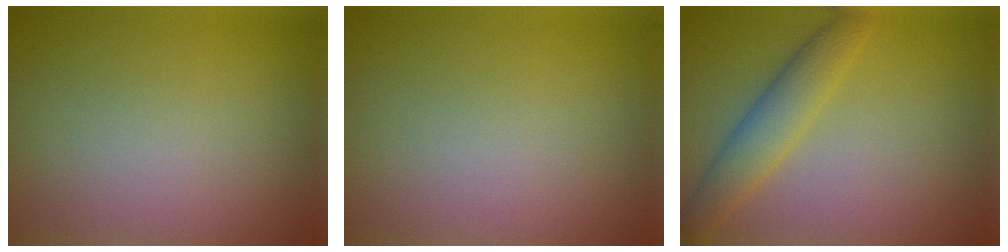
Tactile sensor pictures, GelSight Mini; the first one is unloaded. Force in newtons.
{"total": 0.0}
{"total": 3.6, "press": 3.6, "slide": 0.0}